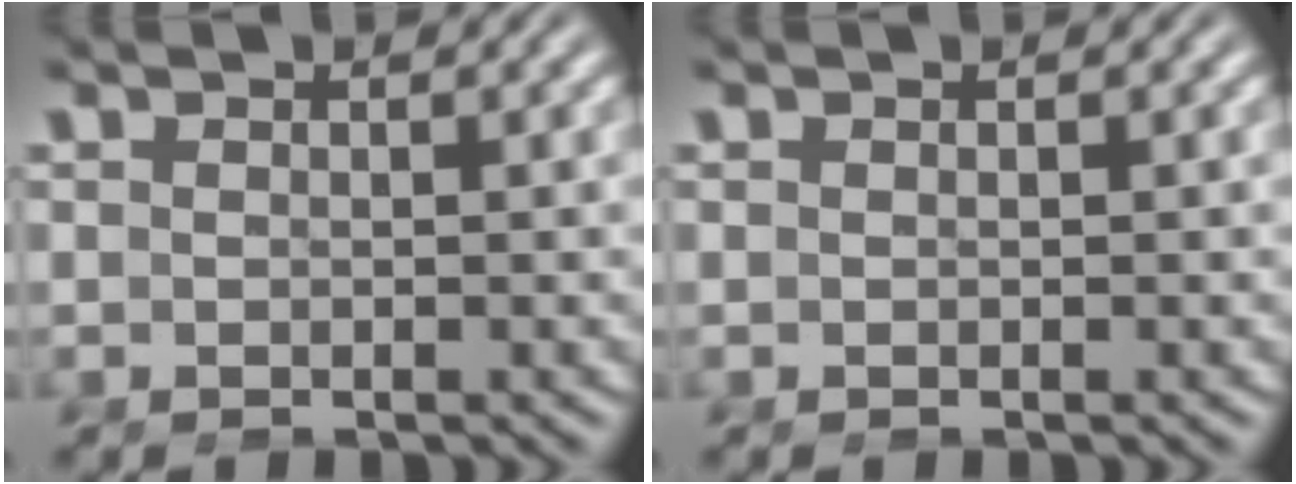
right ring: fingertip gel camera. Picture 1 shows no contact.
{"total": 0.0}